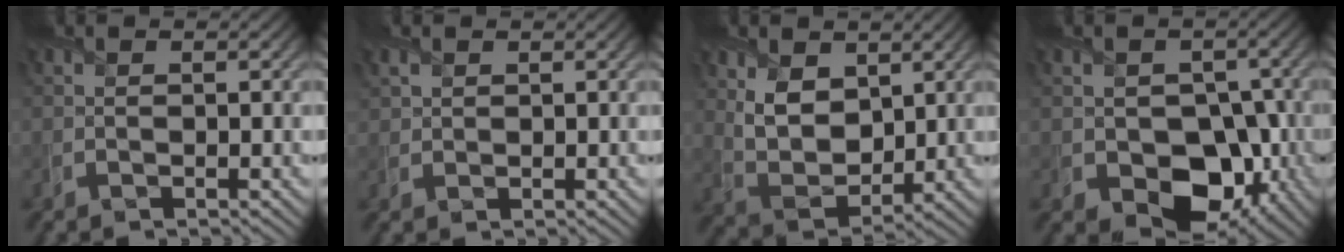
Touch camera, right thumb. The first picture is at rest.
{"total": 1.9, "force": [1.3, 1.3, 0.5], "torque": [-0.016, 0.005, 0.027]}
{"total": 7.7, "force": [3.0, 5.1, 5.0], "torque": [-0.121, -0.013, 0.056]}
{"total": 8.5, "force": [-2.5, 6.0, 5.4], "torque": [-0.087, -0.021, -0.035]}